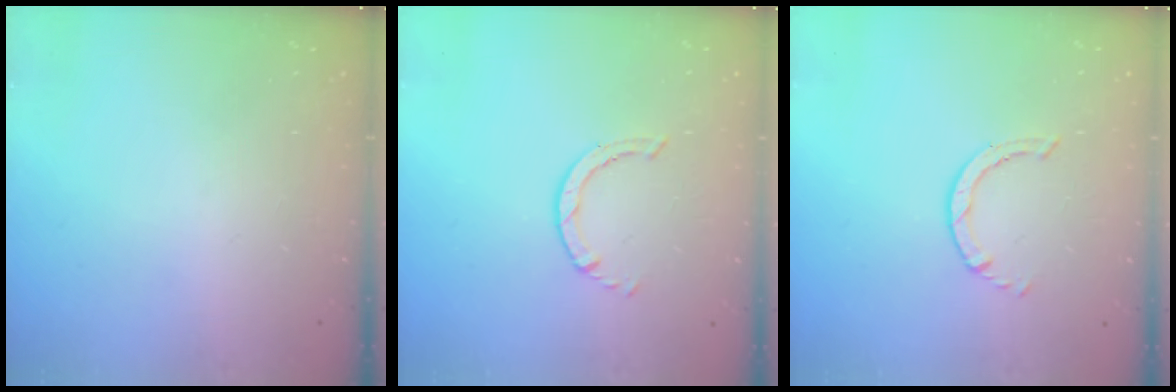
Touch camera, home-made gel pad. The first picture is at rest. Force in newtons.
{"total": 0.6, "press": 0.6, "slide": 0.1}
{"total": 0.6, "press": 0.6, "slide": 0.1}